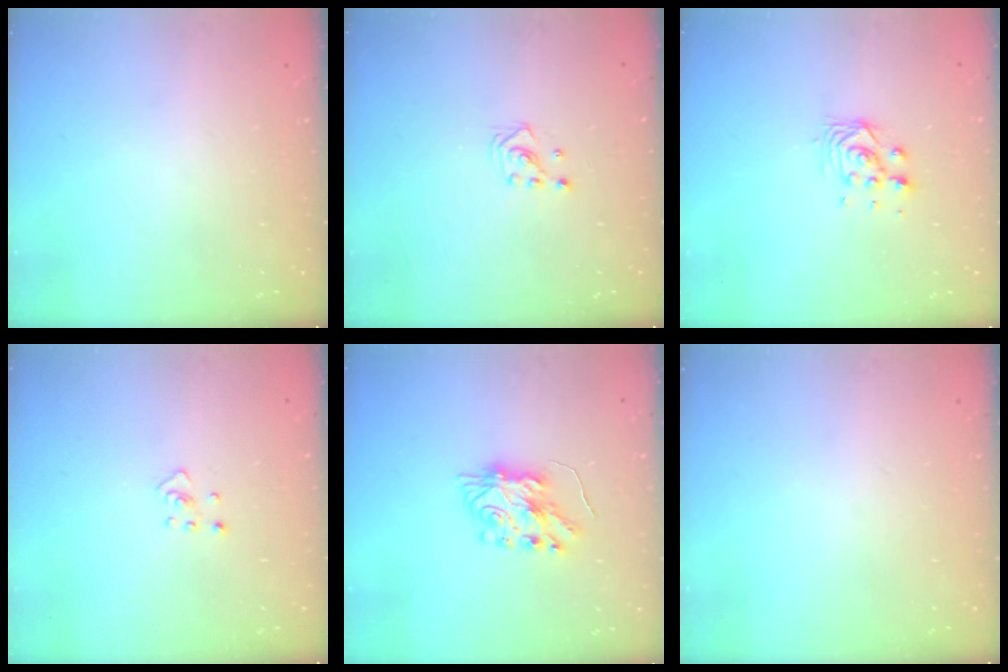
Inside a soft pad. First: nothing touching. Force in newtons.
{"total": 2.8, "press": 2.8, "slide": 0.3}
{"total": 3.9, "press": 3.8, "slide": 0.8}
{"total": 2.4, "press": 2.3, "slide": 0.4}
{"total": 7.3, "press": 7.3, "slide": 0.5}
{"total": 0.0}